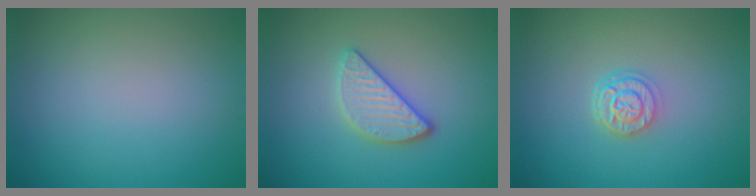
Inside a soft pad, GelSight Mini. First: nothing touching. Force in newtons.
{"total": 3.1, "press": 2.8, "slide": 1.4}
{"total": 2.6, "press": 2.1, "slide": 1.5}